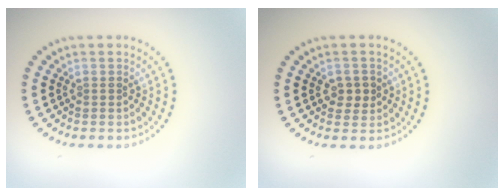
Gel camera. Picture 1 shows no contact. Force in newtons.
{"total": 1.7, "press": 1.7, "slide": 0.3}